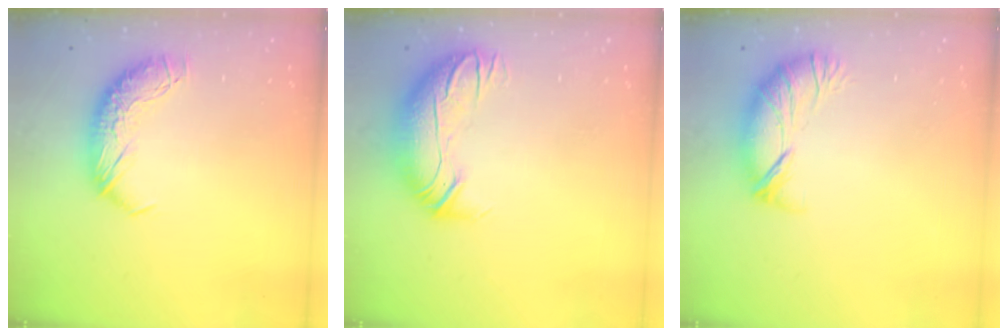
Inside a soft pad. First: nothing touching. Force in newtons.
{"total": 3.0, "press": 0.4, "slide": 2.9}
{"total": 4.0, "press": 3.4, "slide": 2.1}